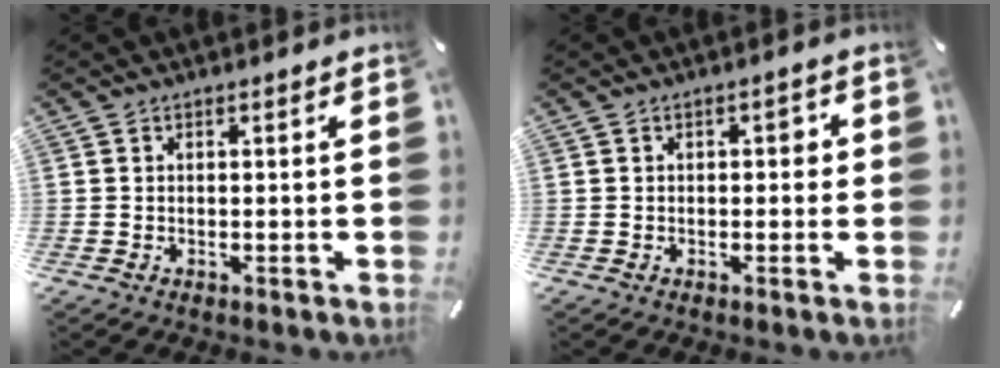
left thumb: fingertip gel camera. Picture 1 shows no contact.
{"total": 2.1, "force": [0.0, 1.3, 1.7], "torque": [-0.026, 0.007, -0.006]}